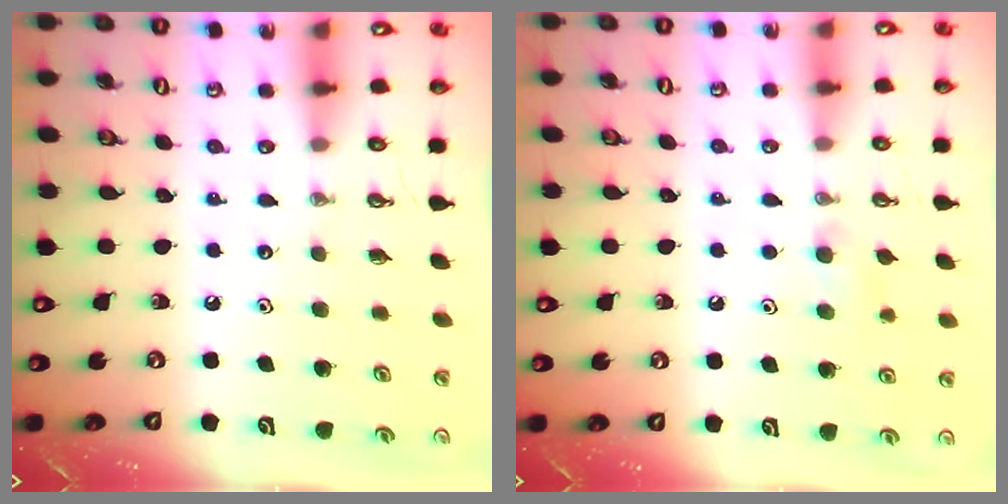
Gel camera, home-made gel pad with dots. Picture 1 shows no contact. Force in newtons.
{"total": 5.1, "press": 5.1, "slide": 0.7}